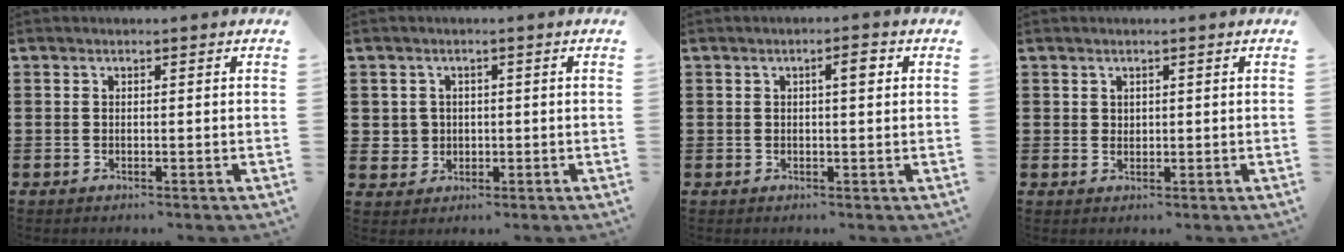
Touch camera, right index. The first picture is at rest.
{"total": 2.4, "force": [0.1, 2.4, 0.2], "torque": [-0.017, 0.008, -0.001]}
{"total": 2.4, "force": [0.6, 0.6, 2.3], "torque": [-0.029, 0.000, 0.003]}
{"total": 1.0, "force": [0.8, 0.7, 0.0], "torque": [-0.002, 0.002, 0.015]}